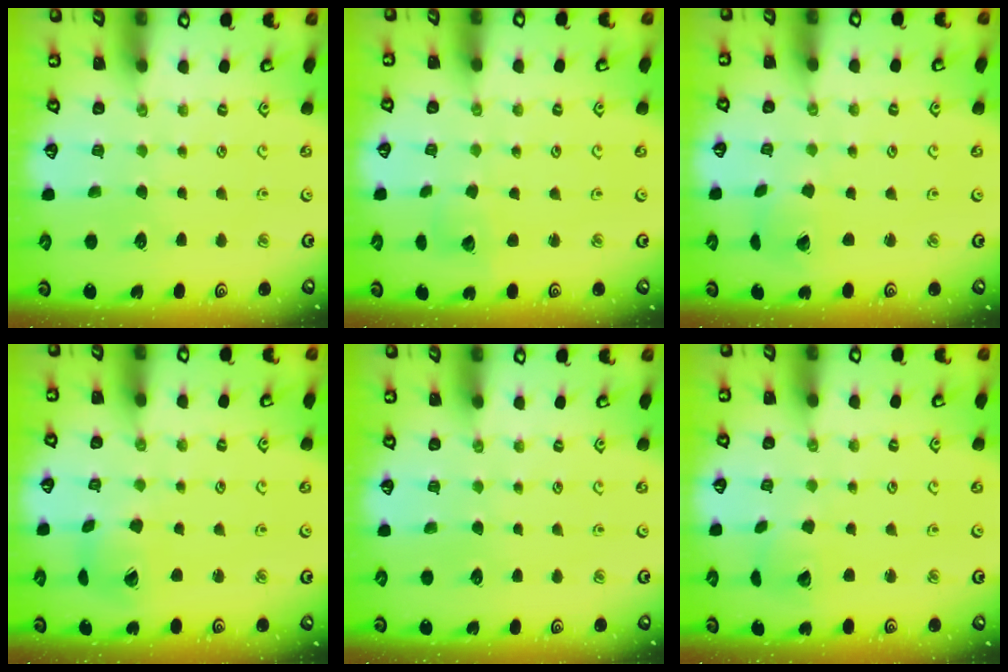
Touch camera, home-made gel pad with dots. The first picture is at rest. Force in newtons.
{"total": 3.1, "press": 3.1, "slide": 0.3}
{"total": 1.2, "press": 1.2, "slide": 0.2}
{"total": 3.5, "press": 3.5, "slide": 0.4}
{"total": 0.0}
{"total": 2.5, "press": 2.5, "slide": 0.4}